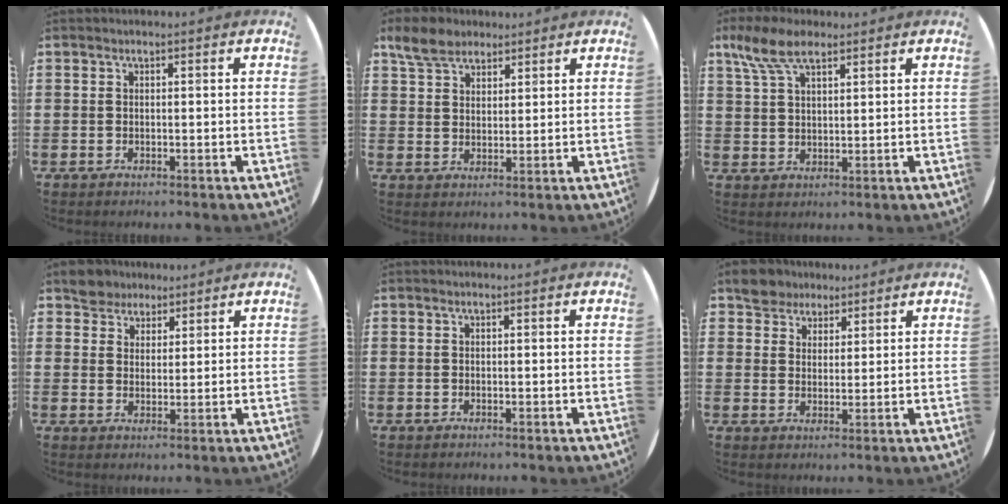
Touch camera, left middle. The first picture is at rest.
{"total": 5.1, "force": [4.2, 2.6, 1.4], "torque": [-0.034, -0.003, 0.080]}
{"total": 6.6, "force": [4.4, 2.7, 4.1], "torque": [-0.090, 0.000, 0.082]}
{"total": 4.2, "force": [3.7, 1.9, -0.4], "torque": [-0.001, -0.003, 0.073]}
{"total": 0.0}
{"total": 4.5, "force": [4.0, 2.2, -0.1], "torque": [-0.009, -0.002, 0.076]}